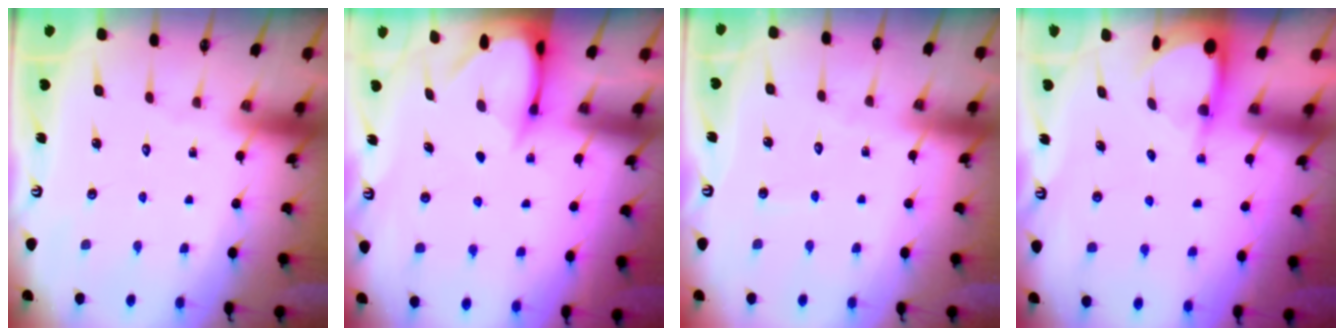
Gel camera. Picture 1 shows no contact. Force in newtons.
{"total": 3.6, "press": 3.6, "slide": 0.3}
{"total": 2.9, "press": 2.9, "slide": 0.3}
{"total": 3.4, "press": 3.4, "slide": 0.2}